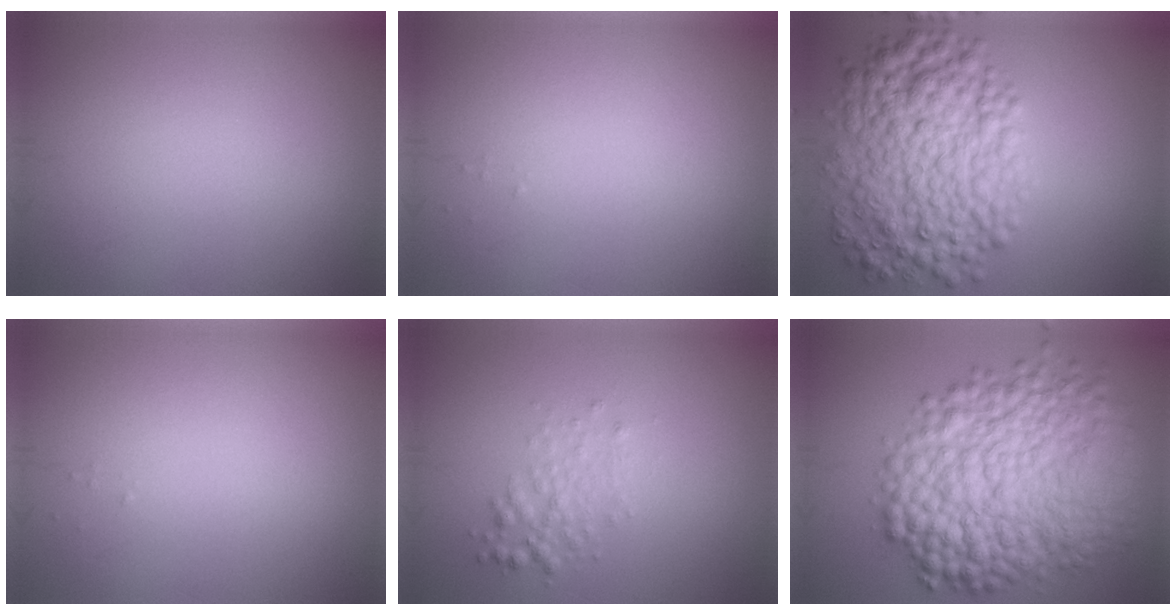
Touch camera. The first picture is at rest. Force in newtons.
{"total": 0.0}
{"total": 9.0, "press": 9.0, "slide": 0.0}
{"total": 0.0}
{"total": 2.0, "press": 2.0, "slide": 0.0}
{"total": 12.6, "press": 12.6, "slide": 0.1}